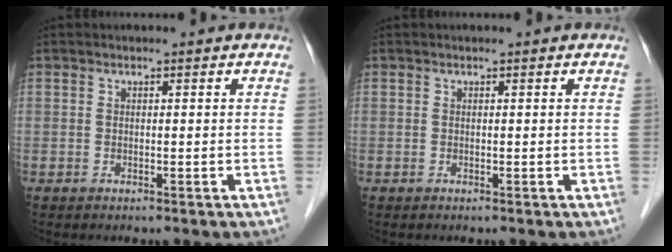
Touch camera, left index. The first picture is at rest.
{"total": 0.0}